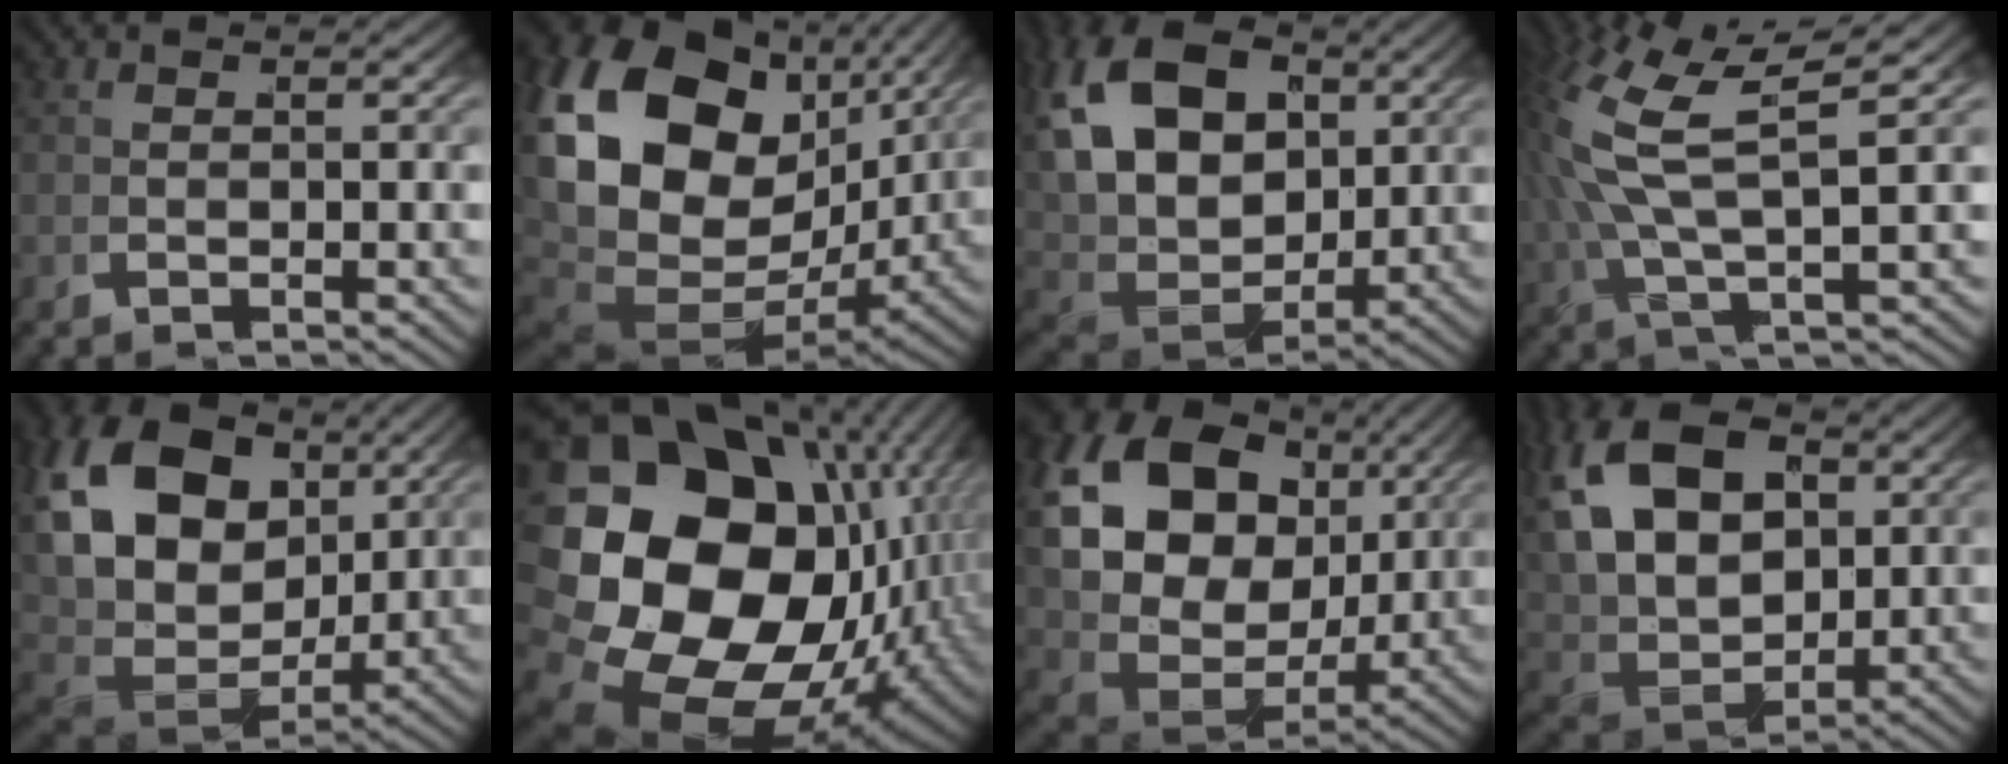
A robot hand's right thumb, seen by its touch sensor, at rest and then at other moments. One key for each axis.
{"total": 24.0, "fx": 0.0, "fy": 17.2, "fz": 16.8, "tx": -0.360, "ty": -0.046, "tz": 0.014}
{"total": 15.6, "fx": 1.9, "fy": 11.1, "fz": 10.8, "tx": -0.242, "ty": -0.027, "tz": 0.037}
{"total": 7.2, "fx": 2.8, "fy": 2.2, "fz": 6.2, "tx": -0.122, "ty": 0.014, "tz": 0.048}
{"total": 17.6, "fx": 2.0, "fy": 12.5, "fz": 12.3, "tx": -0.268, "ty": -0.032, "tz": 0.041}
{"total": 29.9, "fx": -3.0, "fy": 21.1, "fz": 20.9, "tx": -0.385, "ty": -0.068, "tz": -0.023}
{"total": 21.3, "fx": 2.8, "fy": 15.6, "fz": 14.1, "tx": -0.312, "ty": -0.019, "tz": 0.049}
{"total": 14.0, "fx": 1.6, "fy": 9.9, "fz": 9.7, "tx": -0.224, "ty": -0.022, "tz": 0.035}